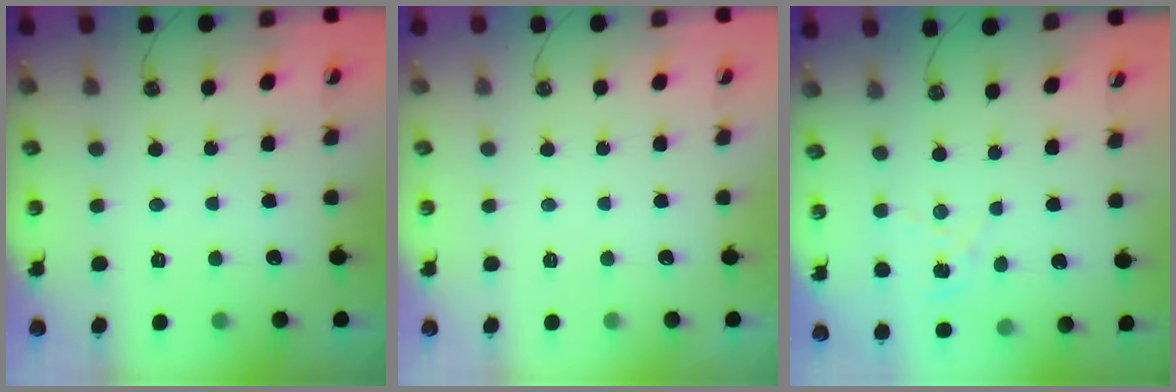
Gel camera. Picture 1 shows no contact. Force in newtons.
{"total": 0.0}
{"total": 2.5, "press": 2.5, "slide": 0.3}